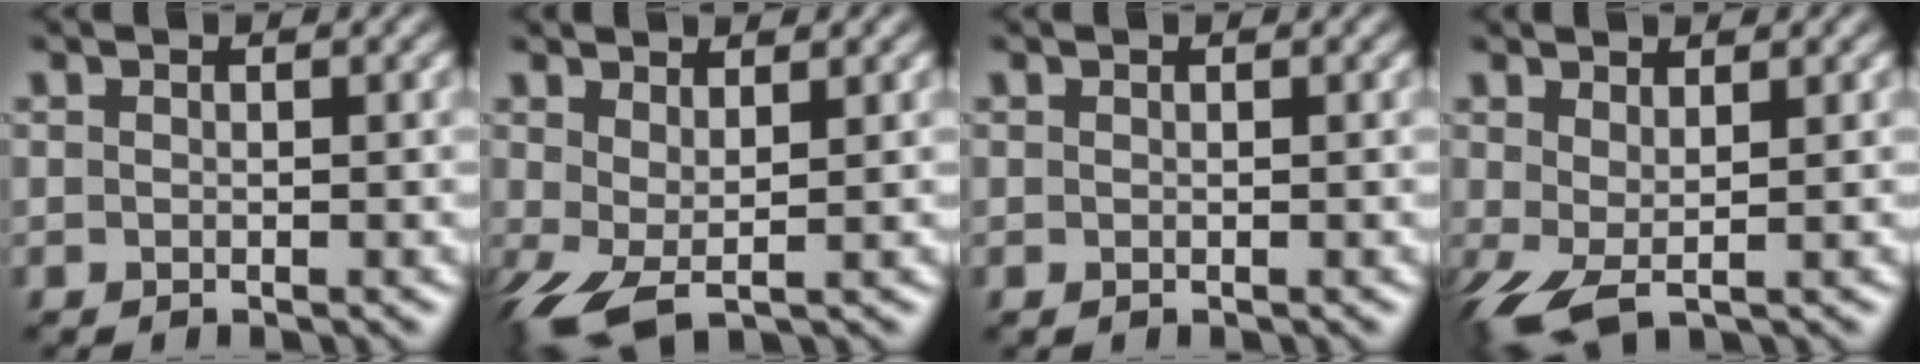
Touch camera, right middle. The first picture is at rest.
{"total": 3.7, "force": [0.0, 1.5, 3.4], "torque": [-0.082, -0.004, -0.001]}
{"total": 0.0}
{"total": 3.4, "force": [0.1, 1.3, 3.1], "torque": [-0.077, -0.004, -0.001]}